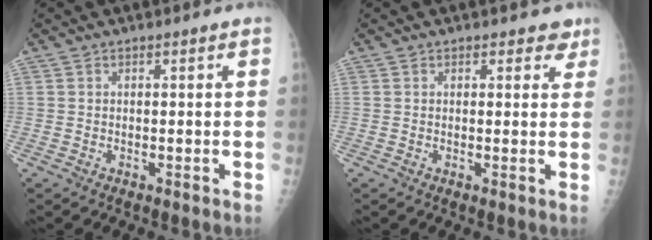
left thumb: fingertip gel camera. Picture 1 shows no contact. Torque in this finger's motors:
{"motor_torque": [-0.21, -0.11, -0.36, 0.15, 0.03]}